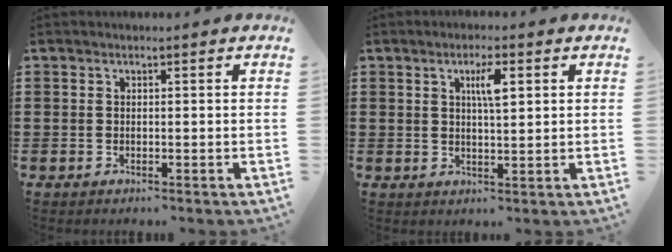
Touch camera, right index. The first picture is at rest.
{"total": 4.0, "force": [1.4, 1.0, 3.6], "torque": [-0.068, 0.006, 0.019]}